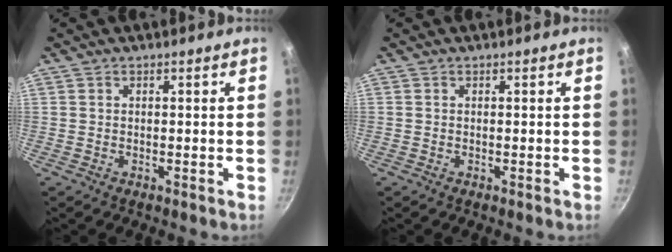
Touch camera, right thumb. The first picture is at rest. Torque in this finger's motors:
{"motor_torque": [0.46, 0.39, -0.13, 0.25, -0.02]}